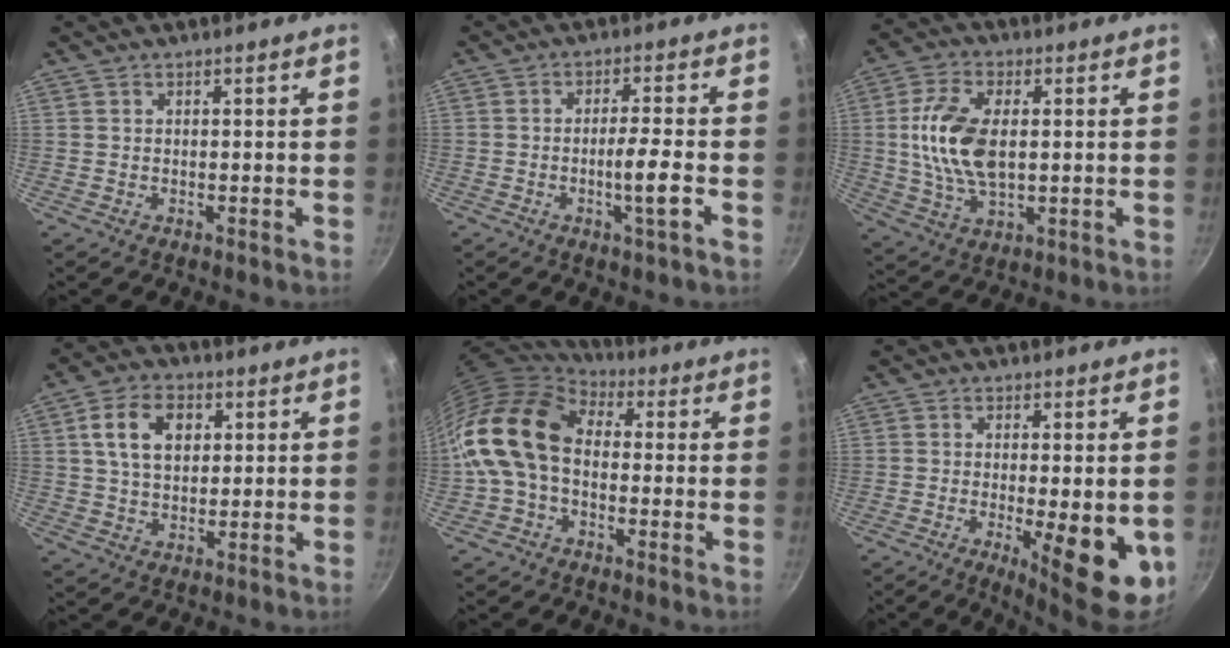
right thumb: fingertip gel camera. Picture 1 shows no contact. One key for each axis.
{"total": 5.4, "fx": -2.0, "fy": 0.2, "fz": 5.0, "tx": -0.089, "ty": 0.014, "tz": -0.036}
{"total": 13.0, "fx": 1.1, "fy": 7.2, "fz": 10.7, "tx": -0.201, "ty": 0.006, "tz": 0.021}
{"total": 9.8, "fx": 2.7, "fy": 6.7, "fz": 6.6, "tx": -0.102, "ty": 0.004, "tz": 0.043}
{"total": 17.0, "fx": -0.1, "fy": 11.8, "fz": 12.3, "tx": -0.225, "ty": 0.033, "tz": -0.019}
{"total": 12.5, "fx": -3.0, "fy": 3.6, "fz": 11.6, "tx": -0.143, "ty": -0.008, "tz": -0.031}